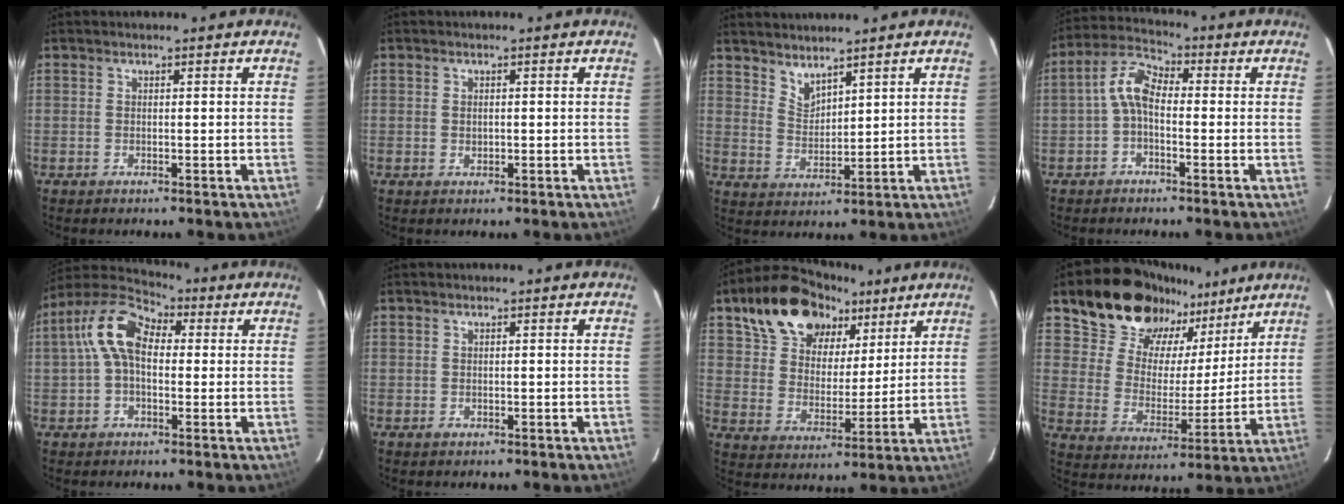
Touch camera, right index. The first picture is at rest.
{"total": 1.3, "force": [0.0, 1.0, 0.8], "torque": [-0.012, -0.001, 0.001]}
{"total": 4.5, "force": [4.0, 1.3, 1.6], "torque": [-0.025, -0.005, 0.079]}
{"total": 5.8, "force": [-1.2, 3.3, 4.7], "torque": [-0.101, 0.024, -0.030]}
{"total": 11.2, "force": [1.3, 6.7, 8.8], "torque": [-0.173, 0.035, 0.015]}
{"total": 0.8, "force": [-0.2, 0.8, 0.2], "torque": [0.000, 0.000, -0.001]}
{"total": 18.9, "force": [11.4, 11.1, 10.2], "torque": [-0.216, 0.061, 0.204]}
{"total": 19.0, "force": [13.7, 10.6, 7.8], "torque": [-0.152, 0.026, 0.232]}